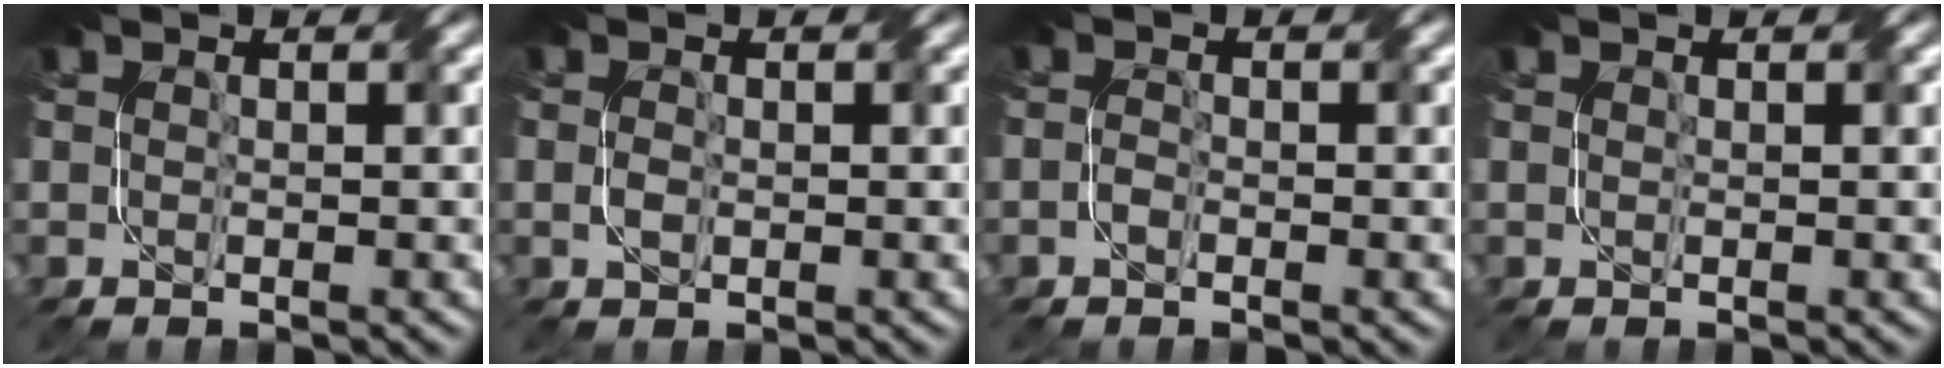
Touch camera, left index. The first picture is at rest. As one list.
[{"total": 0.8, "force": [-0.6, 0.1, 0.5], "torque": [-0.015, 0.003, -0.013]}, {"total": 0.9, "force": [-0.9, -0.1, 0.2], "torque": [-0.005, 0.003, -0.021]}, {"total": 0.0}]